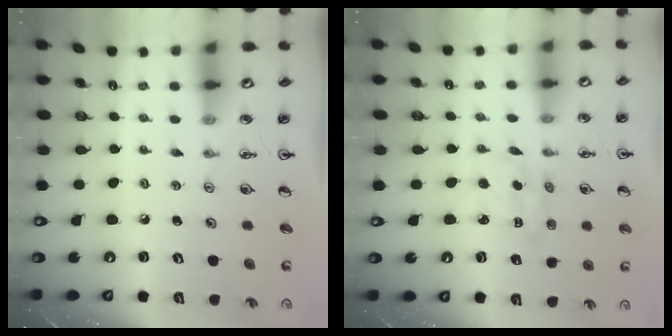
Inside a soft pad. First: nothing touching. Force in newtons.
{"total": 2.9, "press": 2.9, "slide": 0.4}